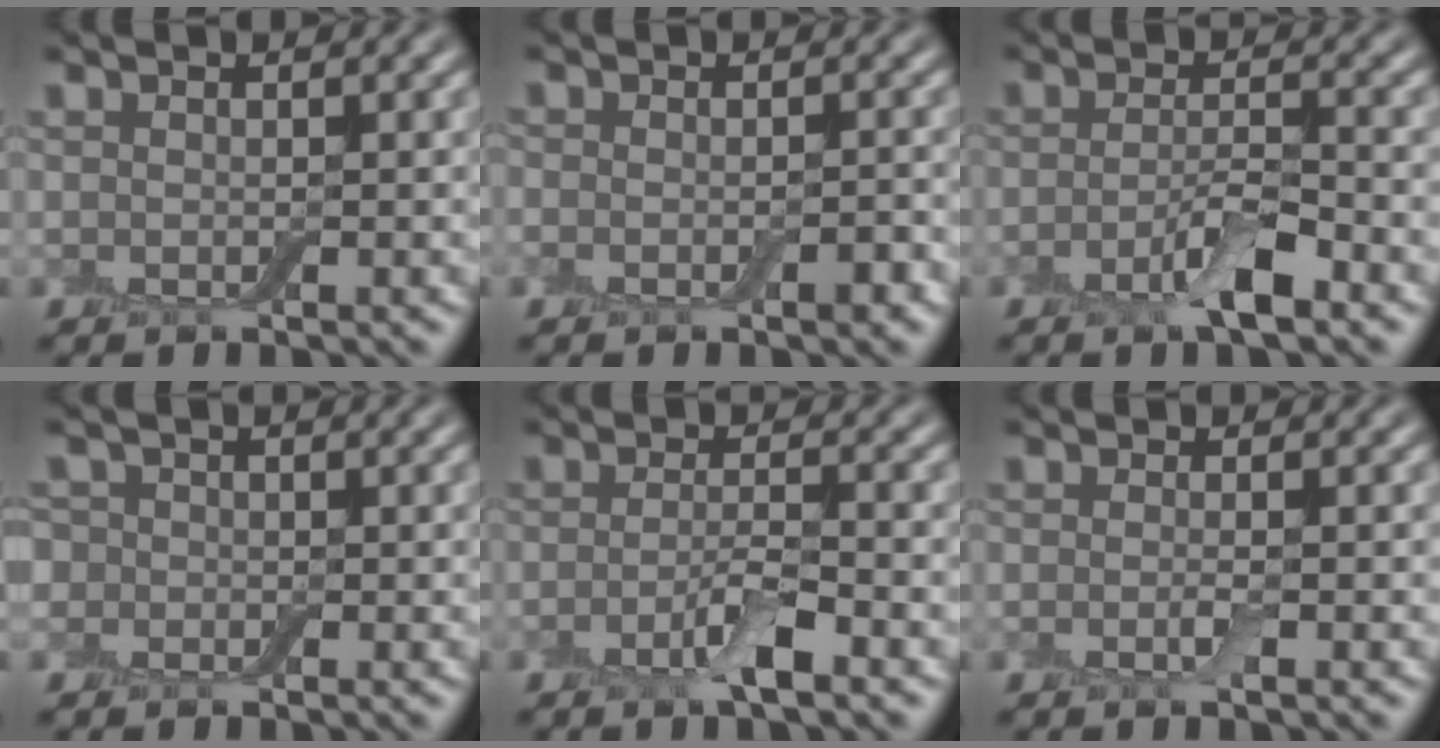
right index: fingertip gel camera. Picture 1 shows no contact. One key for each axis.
{"total": 2.1, "fx": -1.0, "fy": 1.1, "fz": 1.4, "tx": -0.025, "ty": 0.001, "tz": -0.021}
{"total": 3.6, "fx": -1.9, "fy": 0.9, "fz": 2.9, "tx": -0.056, "ty": 0.005, "tz": -0.042}
{"total": 3.1, "fx": 0.6, "fy": 2.8, "fz": 1.1, "tx": -0.007, "ty": 0.019, "tz": -0.030}
{"total": 3.0, "fx": -1.5, "fy": 0.7, "fz": 2.5, "tx": -0.047, "ty": 0.004, "tz": -0.035}
{"total": 1.1, "fx": -0.4, "fy": 0.2, "fz": 1.0, "tx": -0.021, "ty": -0.006, "tz": -0.010}